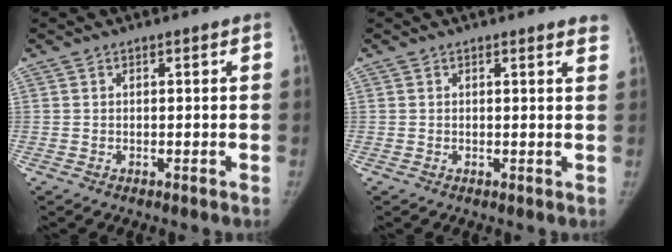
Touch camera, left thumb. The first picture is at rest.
{"total": 3.0, "force": [2.7, 0.5, 1.2], "torque": [-0.006, -0.010, 0.016]}